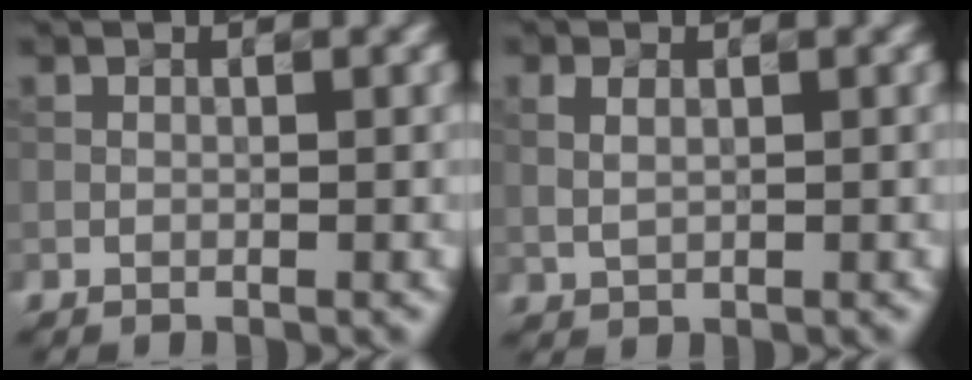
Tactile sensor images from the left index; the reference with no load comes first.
{"total": 1.2, "force": [0.6, 0.8, 0.7], "torque": [-0.019, -0.001, 0.019]}